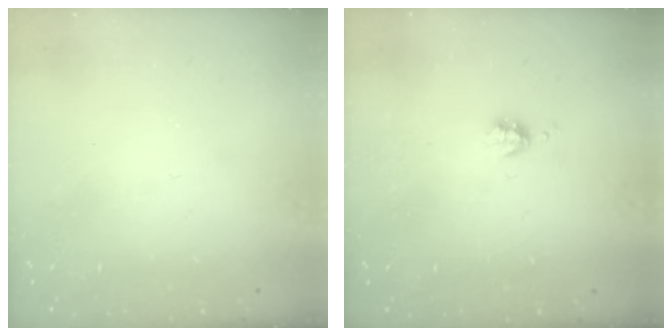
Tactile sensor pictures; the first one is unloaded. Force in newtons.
{"total": 3.4, "press": 3.3, "slide": 0.5}